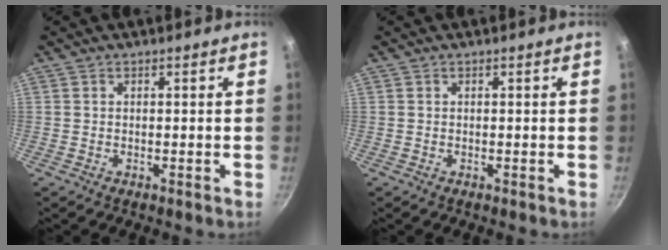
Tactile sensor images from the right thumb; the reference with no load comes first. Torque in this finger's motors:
{"motor_torque": [-0.01, 0.01, -0.01, 0.01, 0.02]}